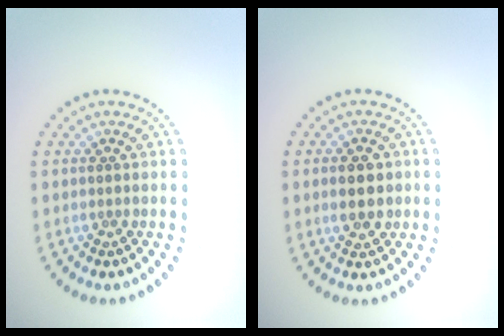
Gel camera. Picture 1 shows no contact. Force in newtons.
{"total": 2.6, "press": 2.6, "slide": 0.0}